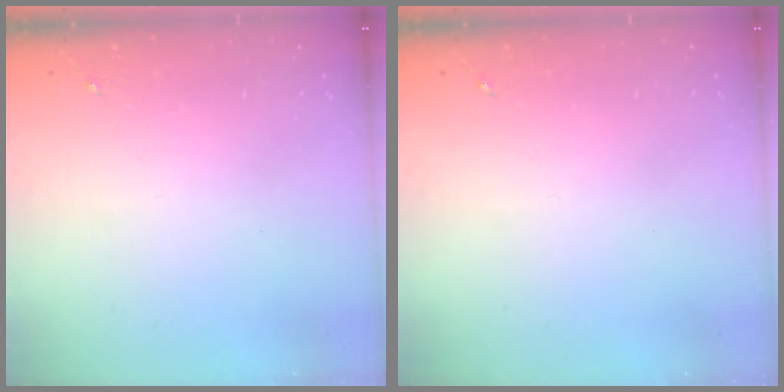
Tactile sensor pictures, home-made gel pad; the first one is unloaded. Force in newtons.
{"total": 0.0}